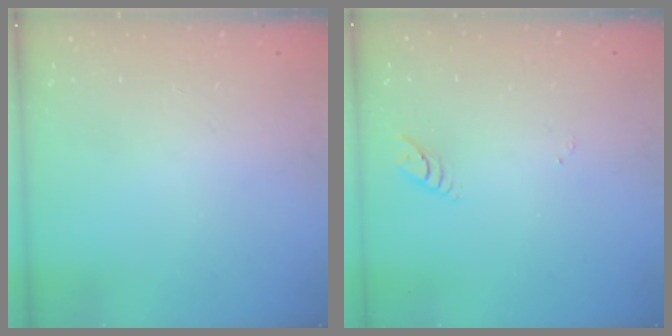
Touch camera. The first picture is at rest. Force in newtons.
{"total": 2.9, "press": 2.8, "slide": 0.3}